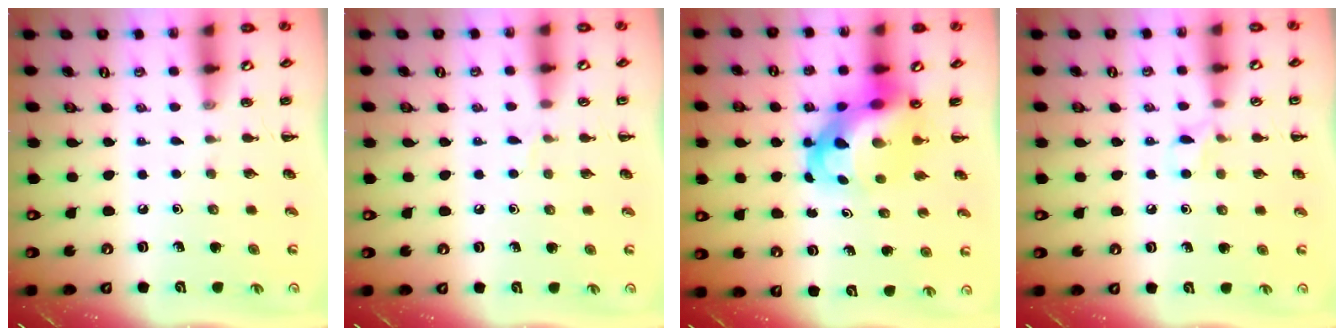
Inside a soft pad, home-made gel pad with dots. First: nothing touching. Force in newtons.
{"total": 2.7, "press": 2.5, "slide": 1.0}
{"total": 8.2, "press": 7.9, "slide": 2.3}
{"total": 4.4, "press": 4.1, "slide": 1.4}